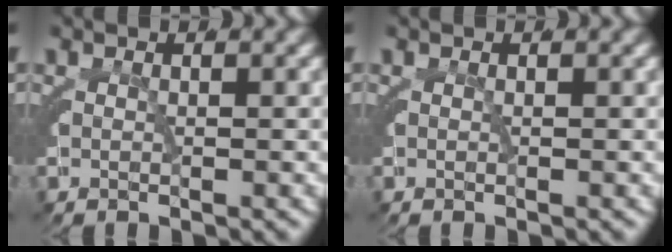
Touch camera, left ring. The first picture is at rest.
{"total": 0.0}